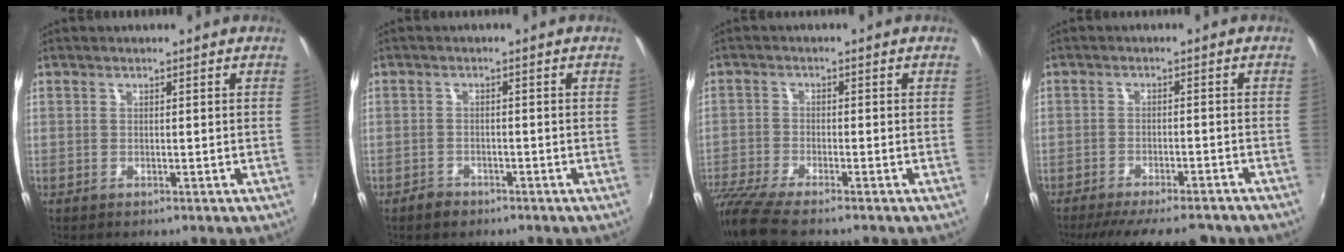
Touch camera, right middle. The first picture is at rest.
{"total": 2.3, "force": [-1.9, 1.3, 0.5], "torque": [-0.015, 0.002, -0.031]}
{"total": 10.0, "force": [-8.4, 1.3, 5.2], "torque": [-0.131, -0.039, -0.158]}
{"total": 14.6, "force": [-12.3, 3.6, 7.0], "torque": [-0.139, -0.029, -0.171]}